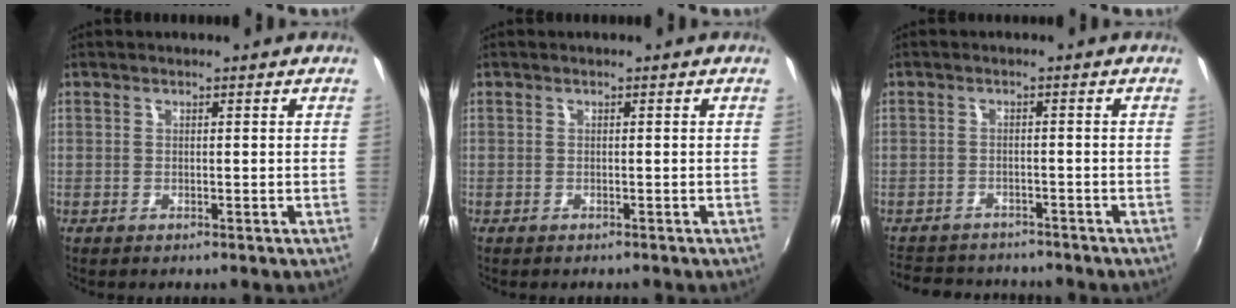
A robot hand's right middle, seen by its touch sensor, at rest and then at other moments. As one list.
[{"total": 0.0}, {"total": 8.3, "force": [-7.3, 3.5, 2.0], "torque": [-0.058, 0.007, -0.110]}]